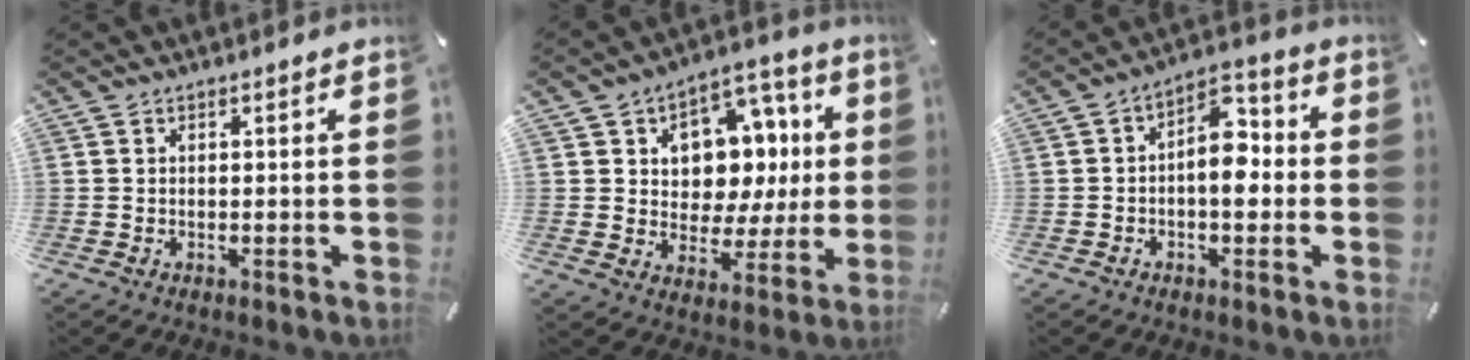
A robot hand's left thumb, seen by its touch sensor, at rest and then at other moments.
{"total": 11.4, "force": [2.5, 9.8, 5.2], "torque": [-0.063, -0.026, 0.051]}
{"total": 9.0, "force": [-1.0, 5.3, 7.2], "torque": [-0.101, 0.003, -0.021]}